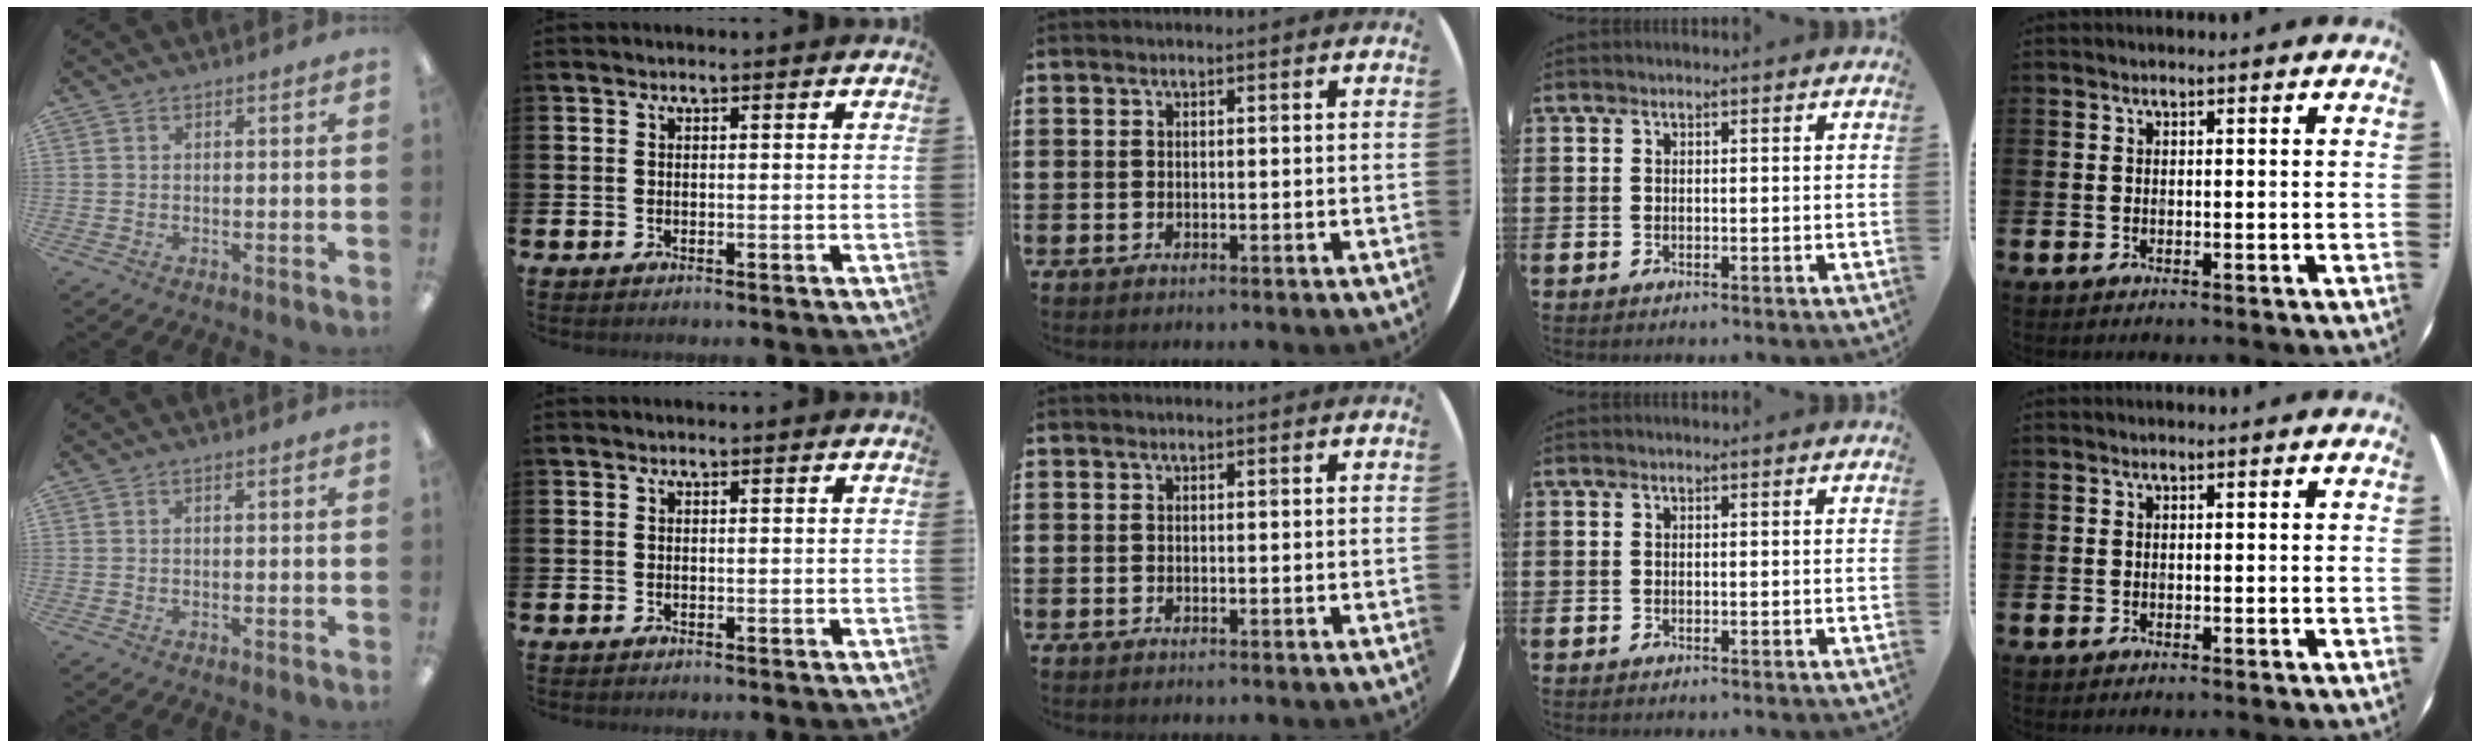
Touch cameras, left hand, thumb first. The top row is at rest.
{}